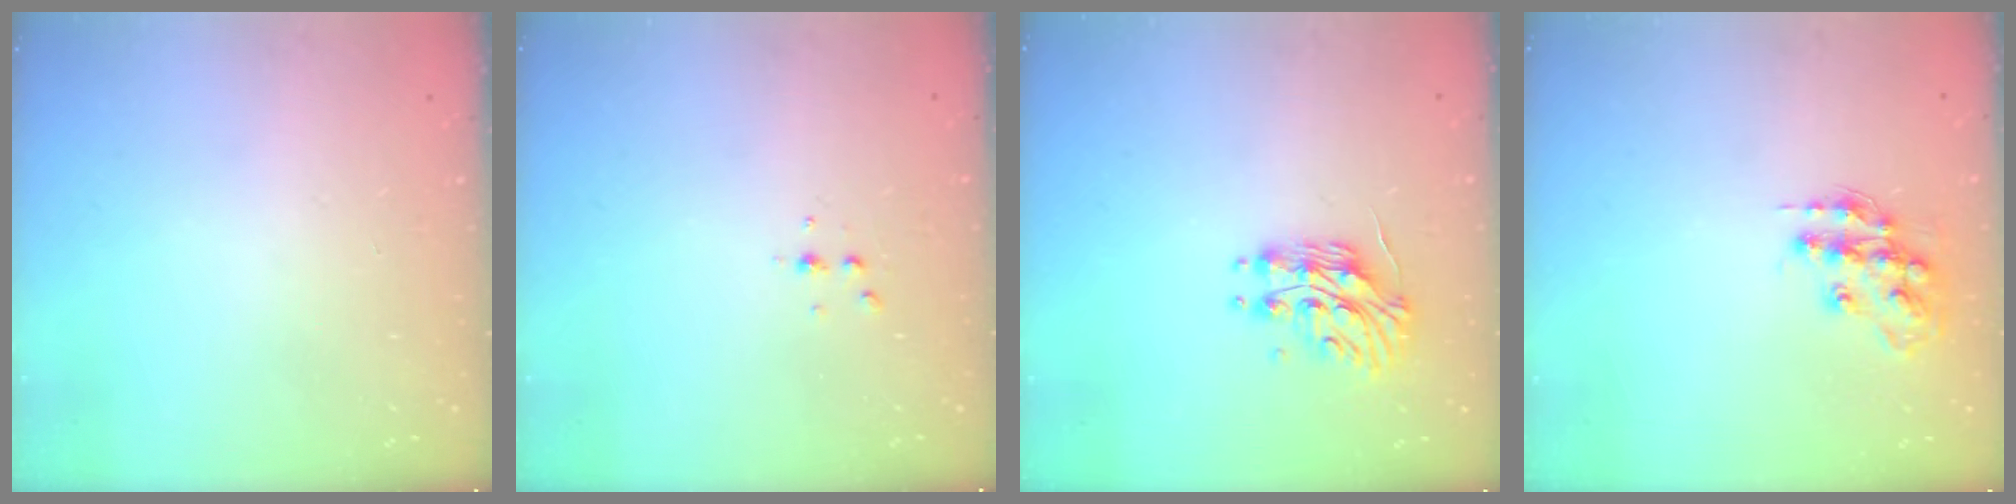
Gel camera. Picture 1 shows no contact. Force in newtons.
{"total": 3.5, "press": 3.5, "slide": 0.5}
{"total": 11.0, "press": 11.0, "slide": 0.9}
{"total": 13.3, "press": 13.3, "slide": 0.8}